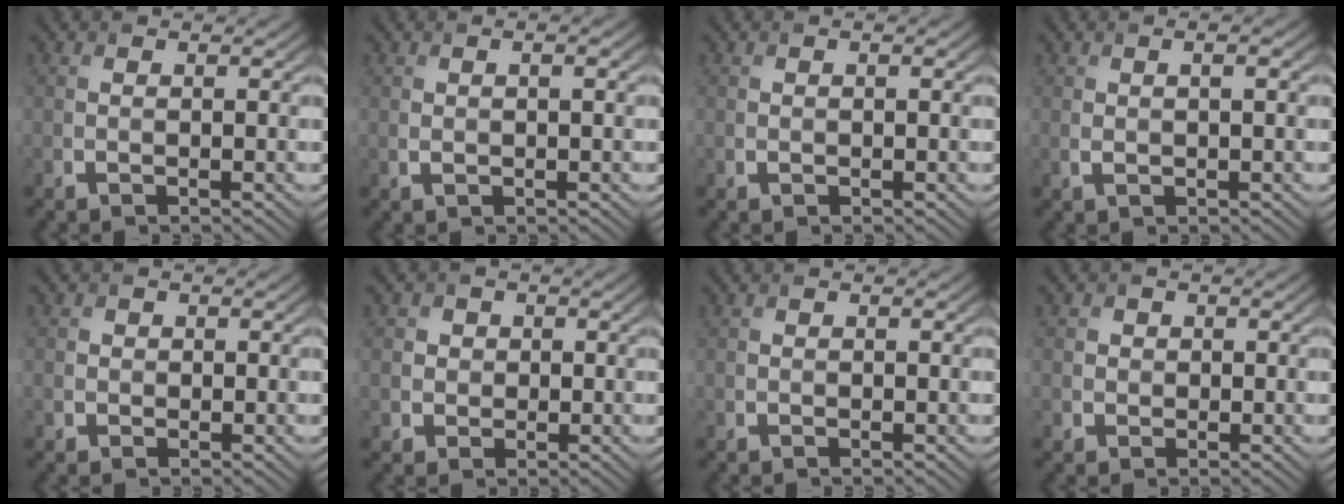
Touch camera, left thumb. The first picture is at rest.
{"total": 1.9, "force": [0.3, 0.7, 1.8], "torque": [-0.037, 0.002, 0.008]}
{"total": 0.6, "force": [0.1, 0.3, 0.6], "torque": [-0.010, 0.001, 0.003]}
{"total": 2.3, "force": [0.3, 0.7, 2.1], "torque": [-0.044, 0.002, 0.008]}
{"total": 1.3, "force": [0.1, 1.3, 0.1], "torque": [0.006, -0.003, 0.000]}
{"total": 3.8, "force": [1.0, 3.6, 0.8], "torque": [-0.022, 0.002, 0.012]}
{"total": 0.0}
{"total": 2.1, "force": [0.4, 2.0, 0.3], "torque": [-0.005, -0.006, 0.009]}